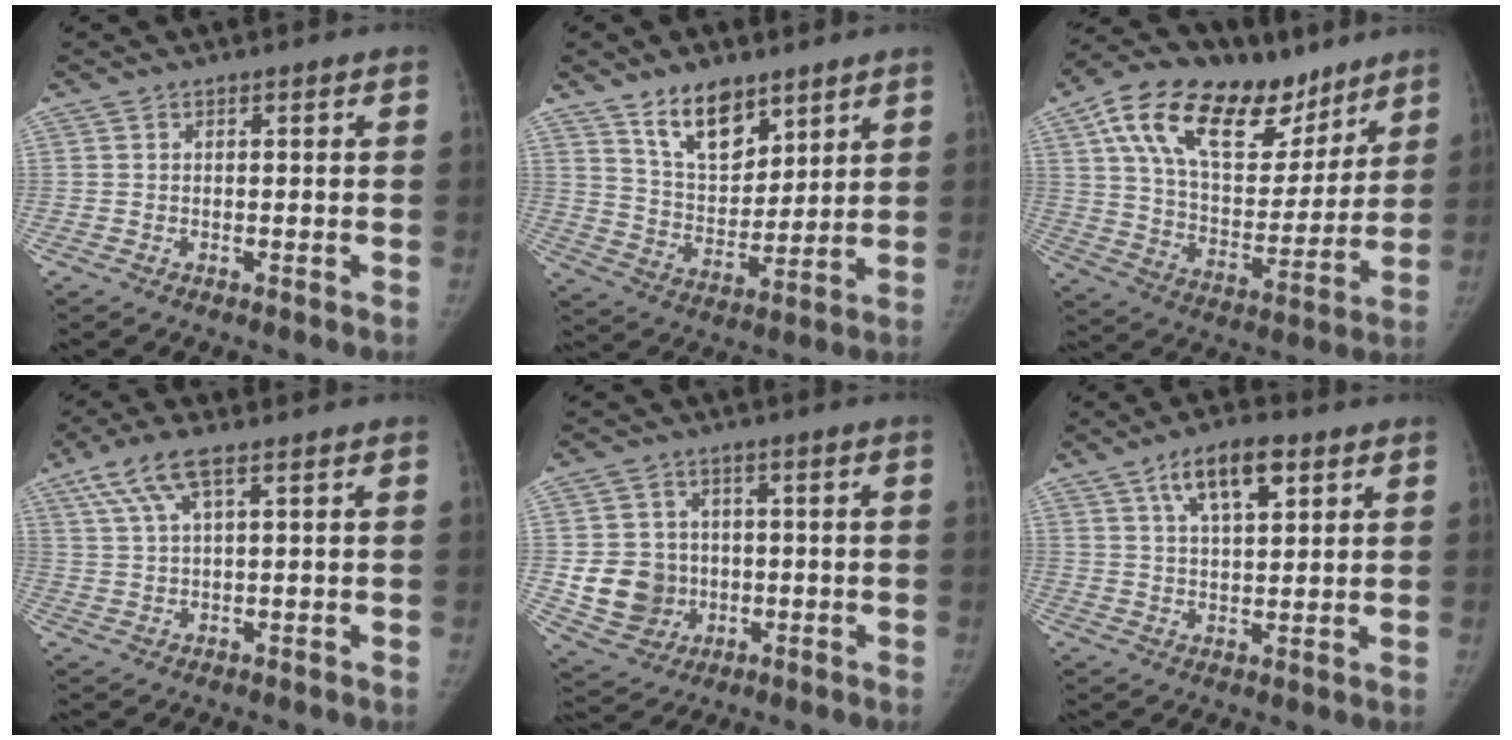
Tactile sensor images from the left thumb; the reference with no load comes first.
{"total": 12.0, "force": [8.1, 6.2, 6.3], "torque": [-0.075, -0.059, 0.153]}
{"total": 26.8, "force": [15.4, 14.2, 16.8], "torque": [-0.242, -0.021, 0.262]}
{"total": 7.2, "force": [3.6, 2.1, 5.8], "torque": [-0.137, 0.010, 0.076]}
{"total": 10.5, "force": [-0.9, 9.6, 4.2], "torque": [-0.045, 0.002, -0.002]}
{"total": 9.7, "force": [4.8, 4.0, 7.4], "torque": [-0.111, -0.012, 0.083]}